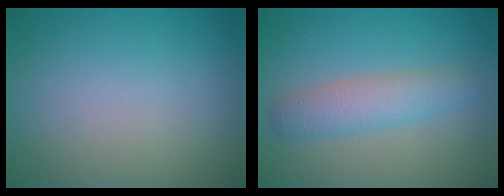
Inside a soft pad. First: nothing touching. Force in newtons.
{"total": 3.2, "press": 3.2, "slide": 0.1}